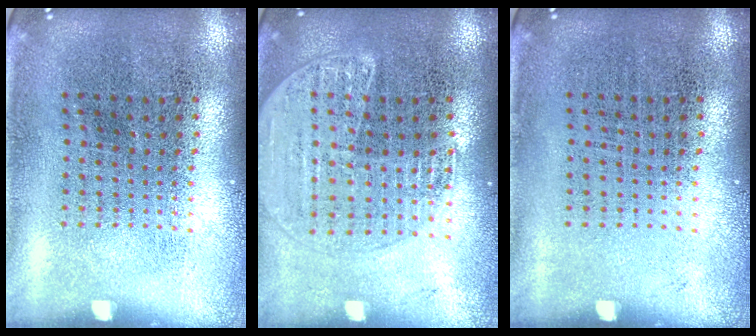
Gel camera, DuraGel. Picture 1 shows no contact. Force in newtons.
{"total": 1.6, "press": 1.6, "slide": 0.5}
{"total": 0.0}